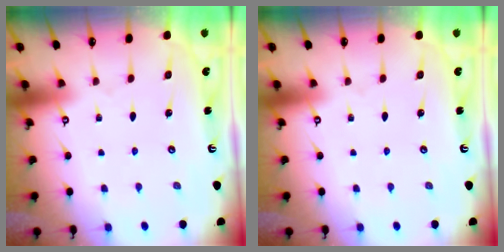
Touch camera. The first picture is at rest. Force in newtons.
{"total": 0.0}